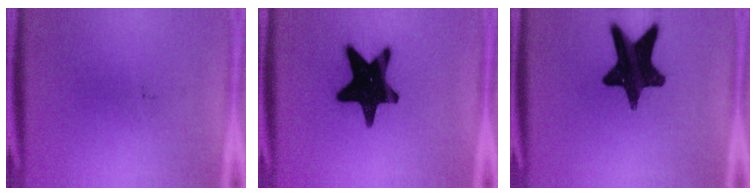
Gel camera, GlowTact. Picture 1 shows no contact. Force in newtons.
{"total": 19.5}
{"total": 16.7}